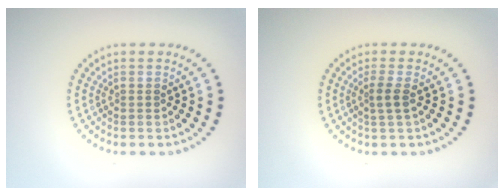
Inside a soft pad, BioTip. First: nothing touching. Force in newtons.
{"total": 1.4, "press": 1.1, "slide": 0.8}